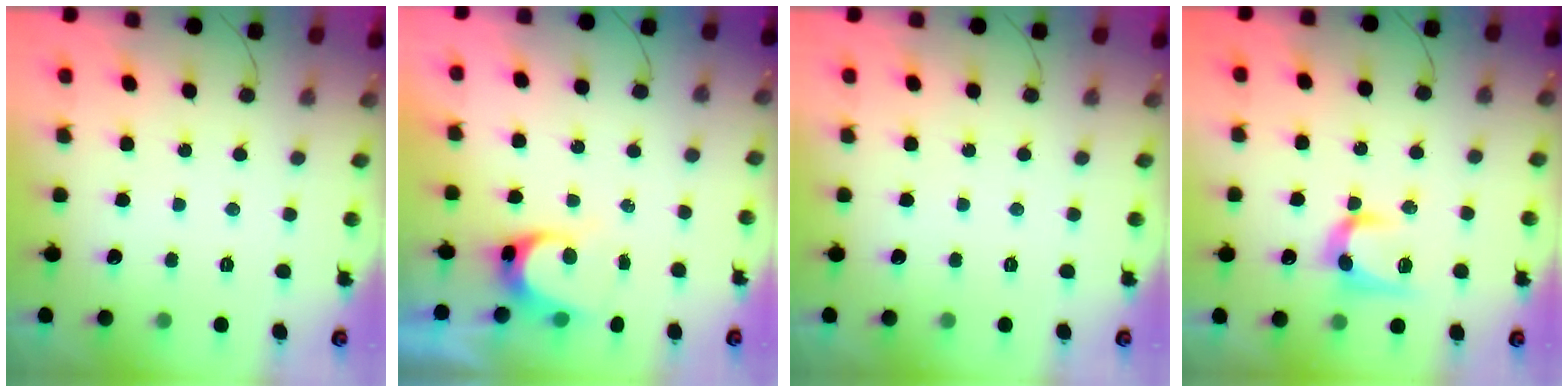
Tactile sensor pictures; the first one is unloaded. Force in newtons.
{"total": 4.4, "press": 4.4, "slide": 0.5}
{"total": 0.0}
{"total": 10.4, "press": 10.4, "slide": 0.4}